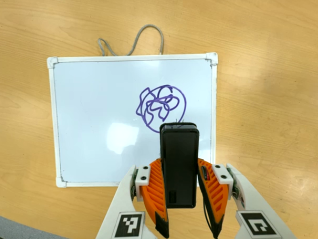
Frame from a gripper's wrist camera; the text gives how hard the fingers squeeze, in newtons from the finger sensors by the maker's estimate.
{"total": 4.3, "left": 2.9, "right": 5.7}